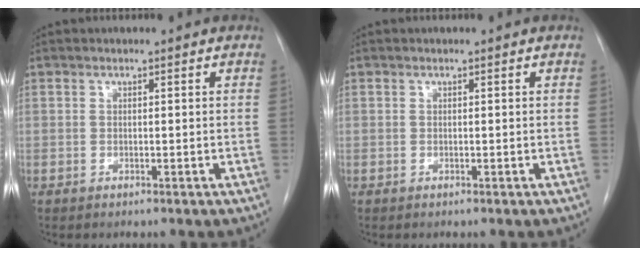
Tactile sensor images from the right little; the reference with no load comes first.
{"total": 0.0}